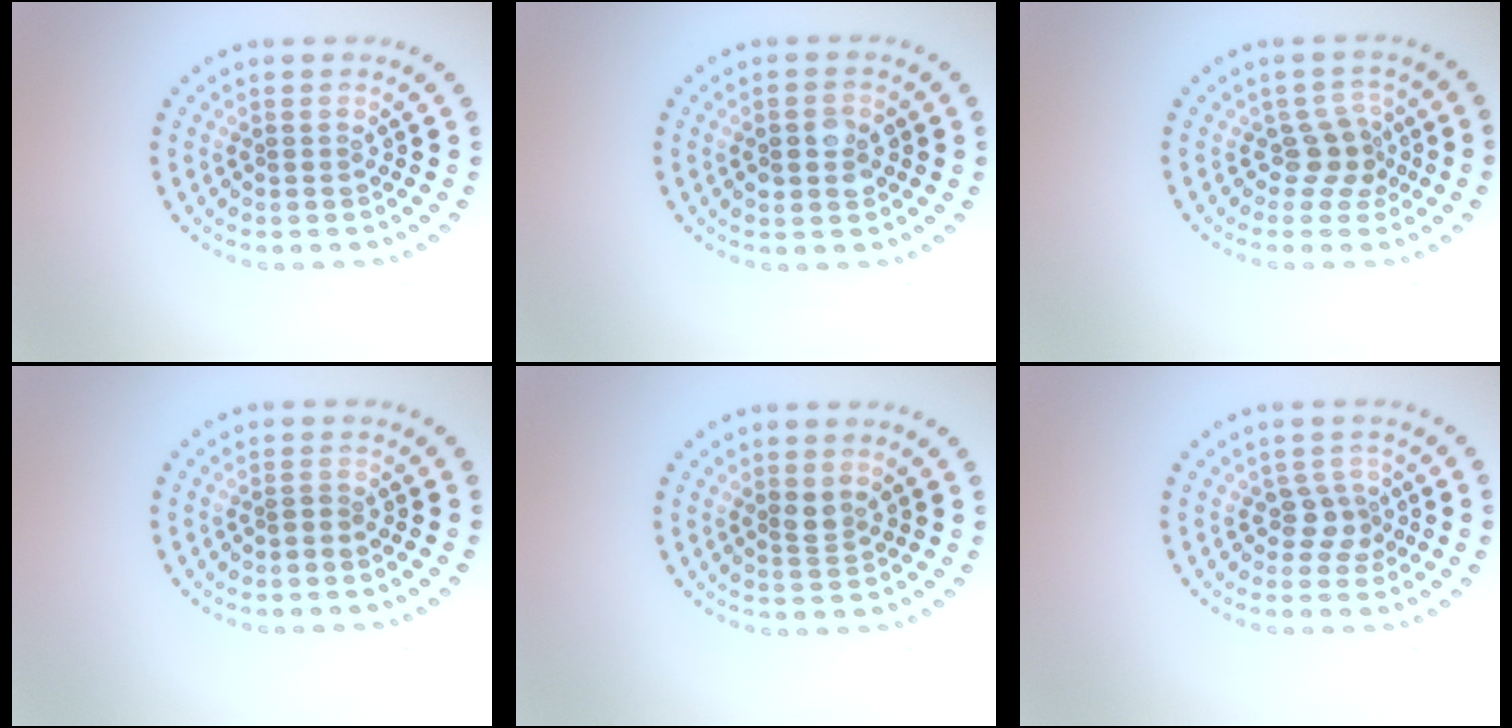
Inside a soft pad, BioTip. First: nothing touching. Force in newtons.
{"total": 2.8, "press": 2.8, "slide": 0.1}
{"total": 2.3, "press": 1.7, "slide": 1.6}
{"total": 0.6, "press": 0.2, "slide": 0.5}
{"total": 1.5, "press": 1.1, "slide": 1.0}
{"total": 2.1, "press": 1.7, "slide": 1.3}